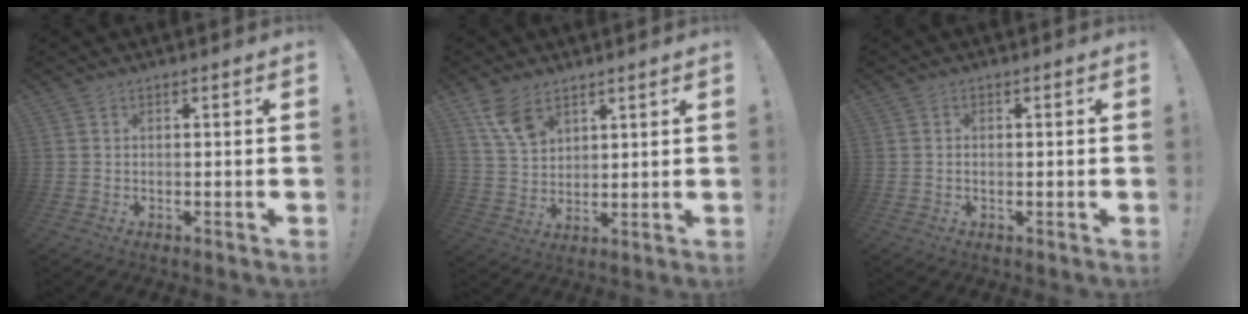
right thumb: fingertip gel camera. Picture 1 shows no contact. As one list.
[{"total": 8.9, "force": [5.7, 5.2, 4.4], "torque": [-0.075, -0.029, 0.112]}, {"total": 0.7, "force": [-0.1, 0.6, 0.3], "torque": [-0.008, 0.004, -0.001]}]